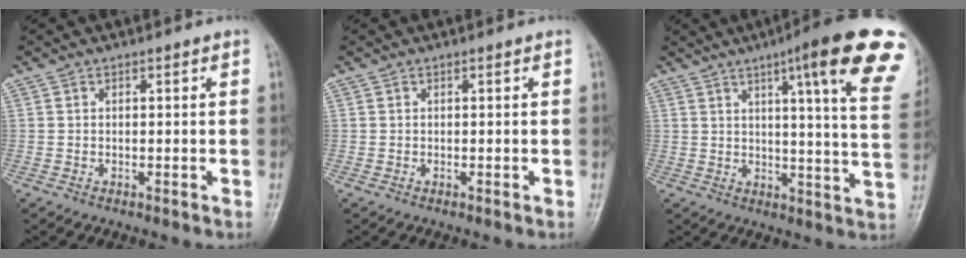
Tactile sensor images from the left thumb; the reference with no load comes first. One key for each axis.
{"total": 0.0}
{"total": 21.5, "fx": 11.0, "fy": 2.9, "fz": 18.2, "tx": -0.220, "ty": -0.035, "tz": 0.125}